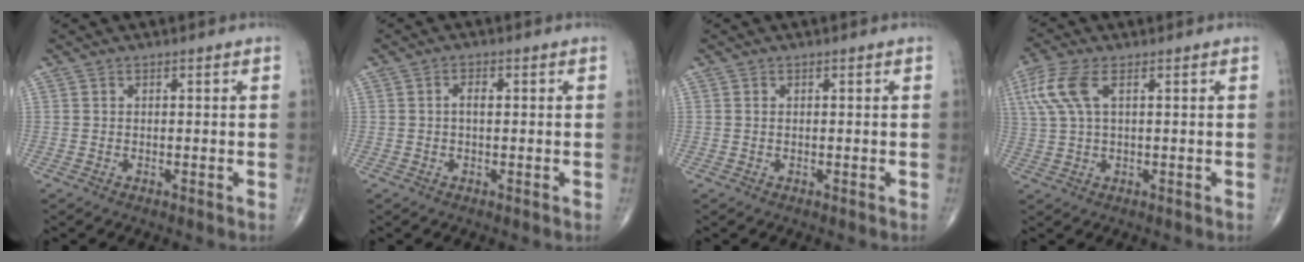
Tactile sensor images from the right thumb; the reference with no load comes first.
{"total": 1.7, "force": [0.1, 0.8, 1.5], "torque": [-0.026, 0.006, 0.000]}
{"total": 0.0}
{"total": 7.5, "force": [2.5, 3.0, 6.3], "torque": [-0.173, 0.014, 0.053]}